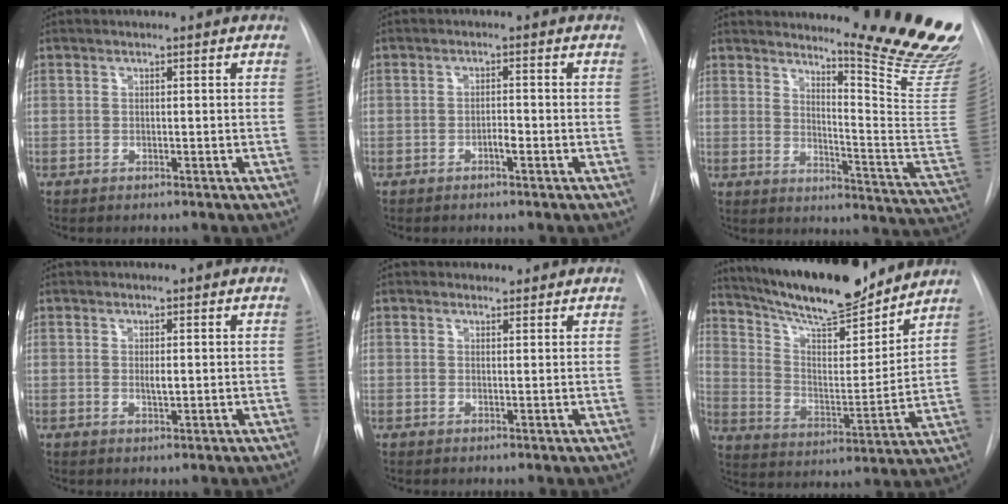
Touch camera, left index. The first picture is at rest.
{"total": 1.4, "force": [-0.7, 0.3, 1.1], "torque": [-0.018, 0.002, -0.014]}
{"total": 19.0, "force": [16.8, -0.8, 8.8], "torque": [-0.124, -0.148, 0.205]}
{"total": 1.3, "force": [0.2, 0.4, 1.2], "torque": [-0.021, -0.003, 0.005]}
{"total": 1.6, "force": [1.3, 0.8, -0.2], "torque": [0.003, 0.006, 0.016]}
{"total": 20.2, "force": [18.0, 3.3, 8.7], "torque": [-0.151, -0.005, 0.286]}